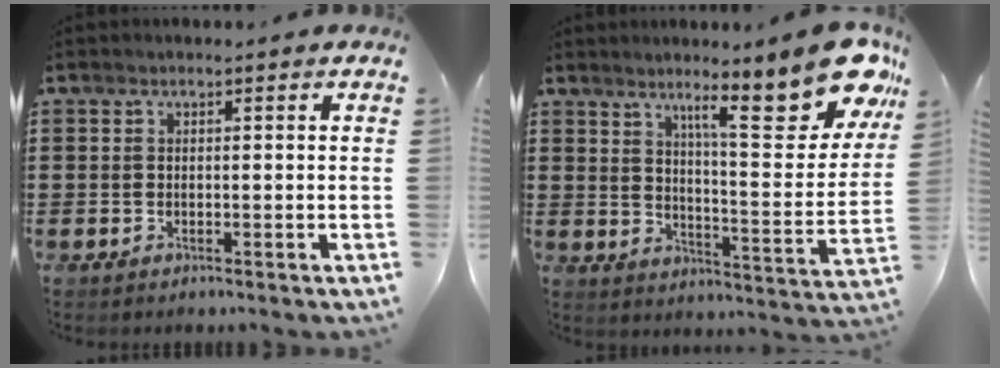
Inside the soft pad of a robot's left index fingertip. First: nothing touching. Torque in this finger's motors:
{"motor_torque": [2.14, 0.00, 1.05, 0.21]}